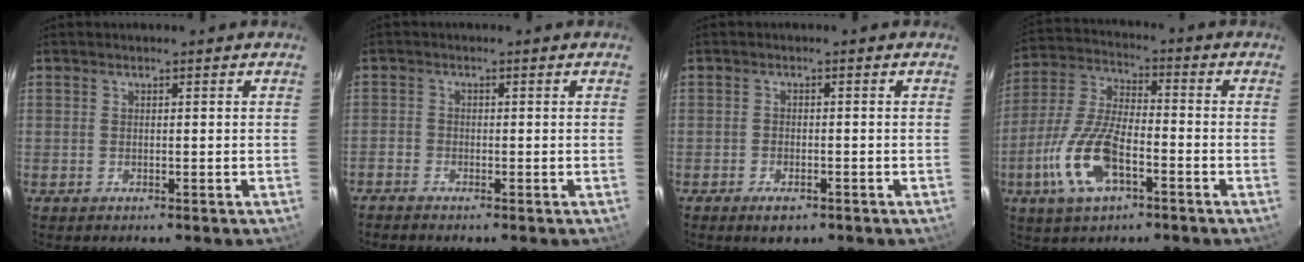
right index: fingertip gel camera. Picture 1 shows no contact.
{"total": 2.1, "force": [-1.8, 1.1, 0.5], "torque": [-0.021, -0.002, -0.036]}
{"total": 3.6, "force": [-2.4, 1.7, 2.2], "torque": [-0.051, -0.008, -0.039]}
{"total": 14.2, "force": [-6.0, 5.9, 11.5], "torque": [-0.255, -0.005, -0.115]}